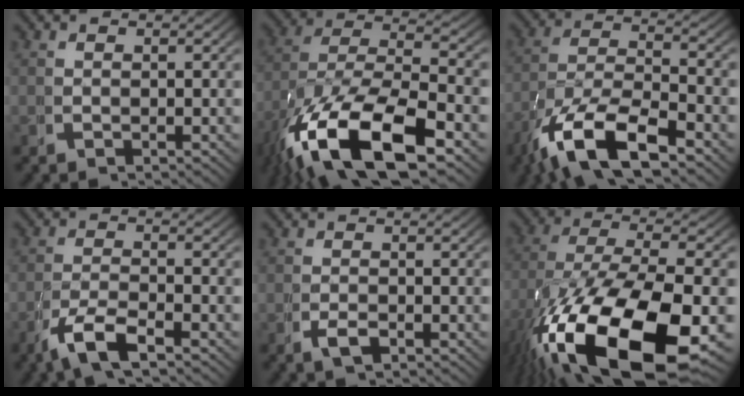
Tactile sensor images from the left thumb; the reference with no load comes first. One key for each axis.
{"total": 15.3, "fx": -3.9, "fy": 8.7, "fz": 11.9, "tx": -0.263, "ty": -0.068, "tz": -0.028}
{"total": 10.6, "fx": -3.1, "fy": 6.0, "fz": 8.2, "tx": -0.180, "ty": -0.039, "tz": -0.034}
{"total": 4.3, "fx": -2.1, "fy": 1.8, "fz": 3.3, "tx": -0.074, "ty": -0.008, "tz": -0.037}
{"total": 1.6, "fx": -0.8, "fy": 0.8, "fz": 1.2, "tx": -0.030, "ty": -0.007, "tz": -0.011}
{"total": 17.9, "fx": -4.6, "fy": 9.6, "fz": 14.5, "tx": -0.312, "ty": -0.084, "tz": -0.021}